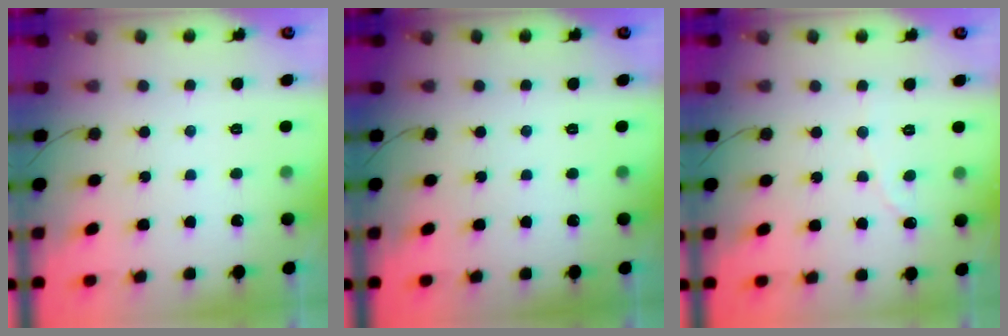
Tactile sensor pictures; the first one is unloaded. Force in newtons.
{"total": 0.0}
{"total": 0.0}